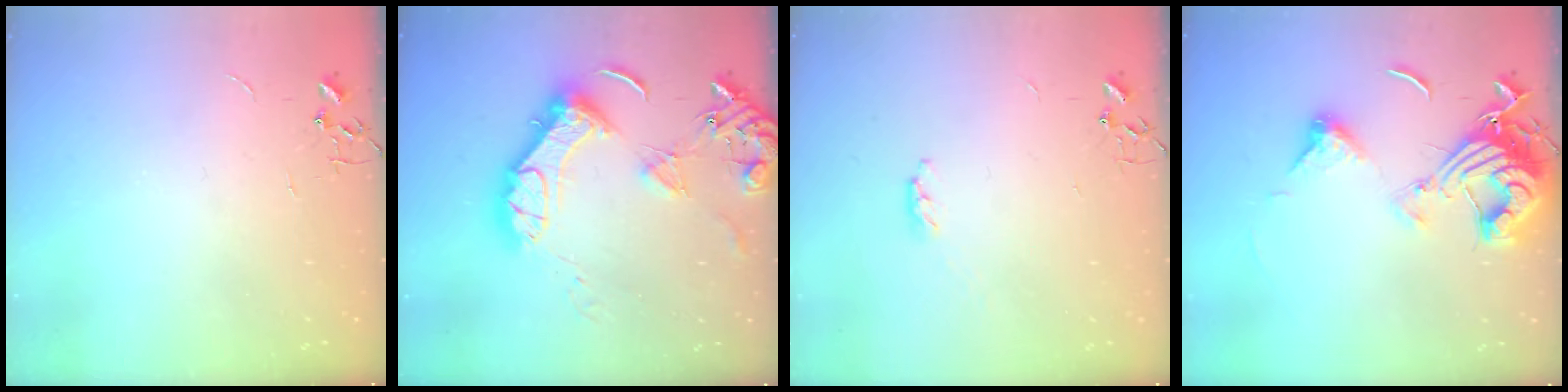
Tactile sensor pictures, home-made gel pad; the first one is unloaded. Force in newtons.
{"total": 18.3, "press": 18.1, "slide": 2.1}
{"total": 3.3, "press": 3.3, "slide": 0.4}
{"total": 14.8, "press": 14.7, "slide": 1.5}